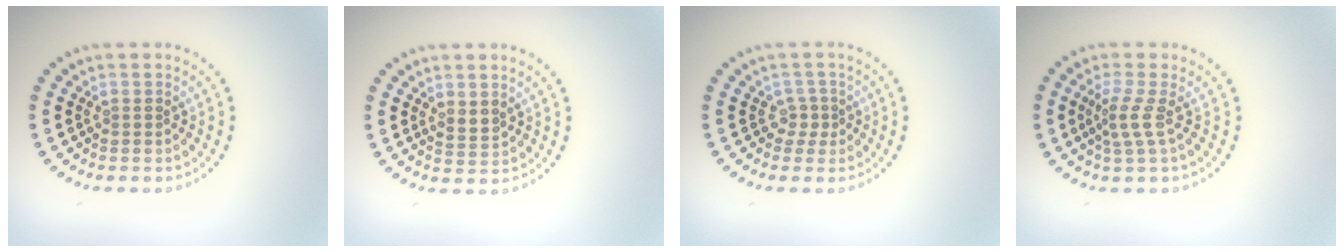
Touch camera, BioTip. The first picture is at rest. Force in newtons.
{"total": 1.4, "press": 1.1, "slide": 0.9}
{"total": 1.5, "press": 1.0, "slide": 1.2}
{"total": 2.1, "press": 1.4, "slide": 1.5}